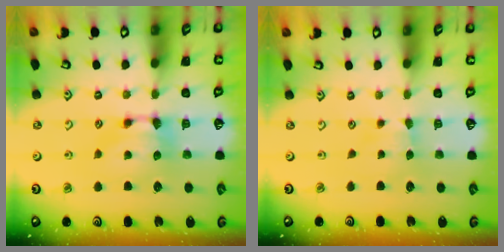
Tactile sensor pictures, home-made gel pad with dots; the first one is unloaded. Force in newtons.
{"total": 2.4, "press": 2.4, "slide": 0.6}